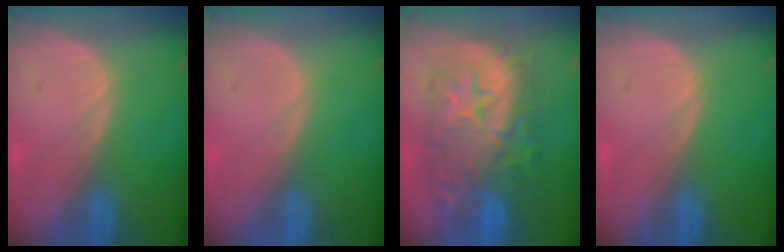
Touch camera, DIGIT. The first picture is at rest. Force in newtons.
{"total": 0.0}
{"total": 12.6, "press": 12.6, "slide": 1.0}
{"total": 0.0}